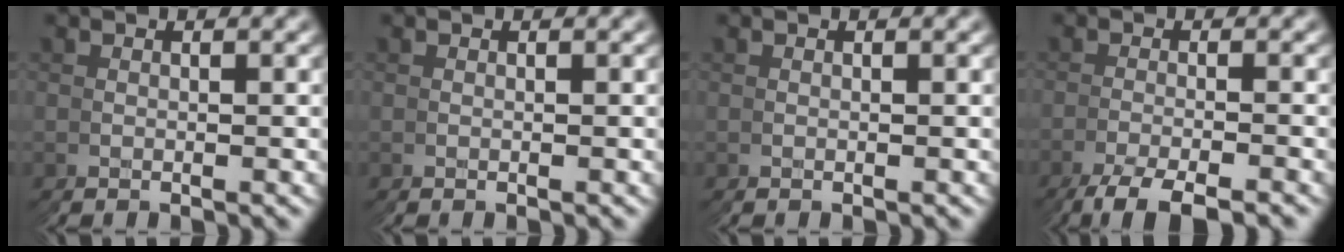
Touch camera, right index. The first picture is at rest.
{"total": 0.0}
{"total": 0.0}
{"total": 3.5, "force": [-3.0, -1.3, 1.1], "torque": [-0.018, 0.011, -0.056]}